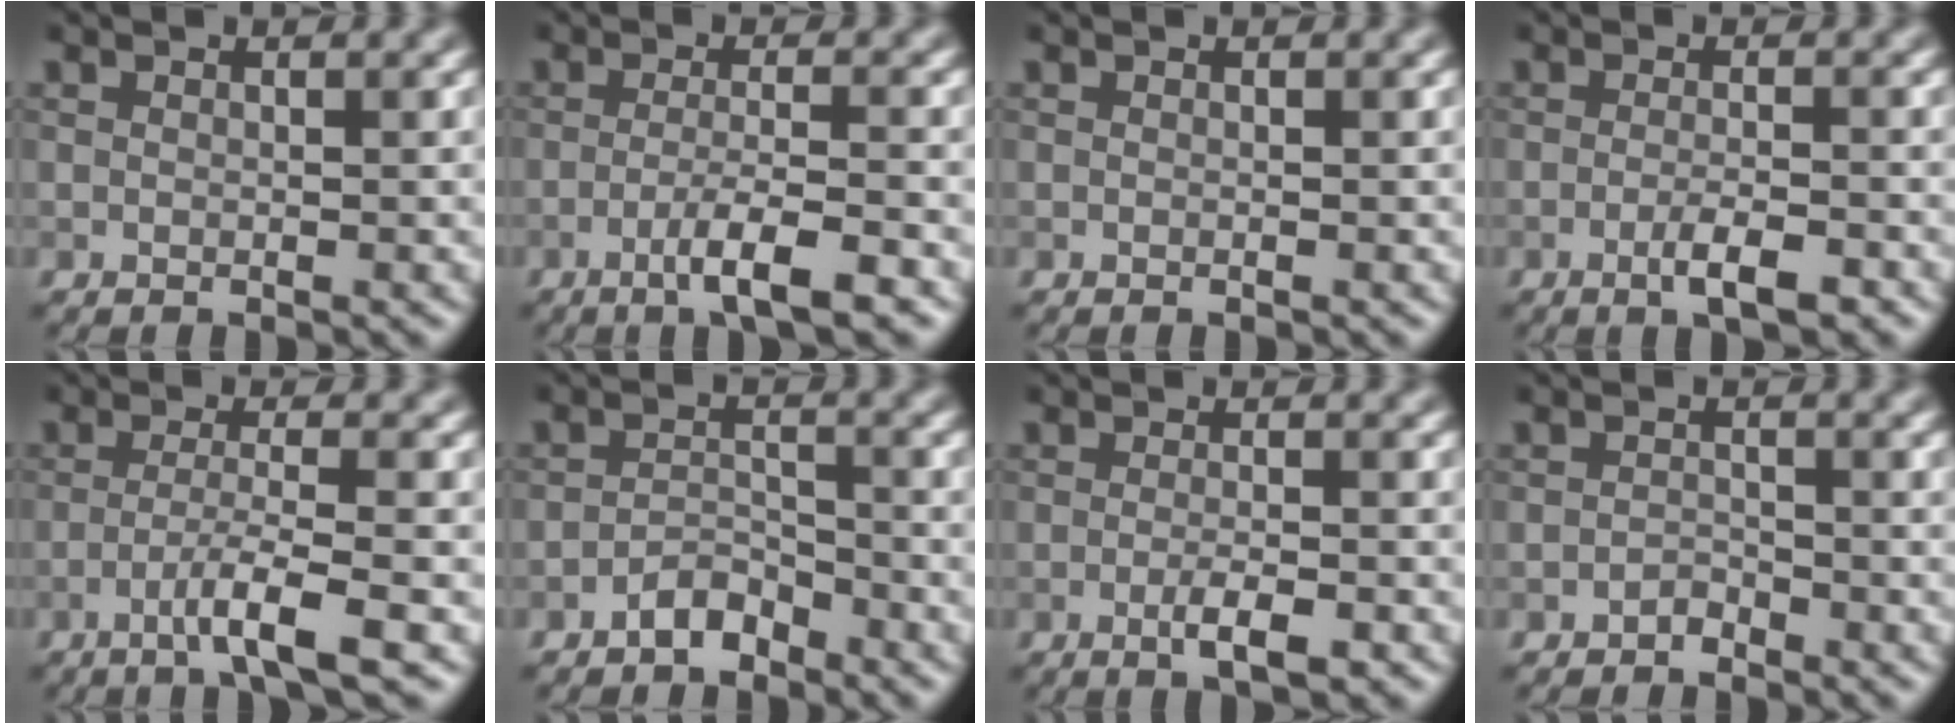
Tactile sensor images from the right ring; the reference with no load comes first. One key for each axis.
{"total": 4.2, "fx": -2.2, "fy": 0.5, "fz": 3.6, "tx": -0.061, "ty": 0.003, "tz": -0.048}
{"total": 0.0}
{"total": 2.9, "fx": -1.6, "fy": 0.5, "fz": 2.4, "tx": -0.043, "ty": -0.002, "tz": -0.031}
{"total": 3.9, "fx": -1.9, "fy": 0.3, "fz": 3.4, "tx": -0.058, "ty": 0.004, "tz": -0.048}
{"total": 2.3, "fx": -2.0, "fy": 0.9, "fz": 0.8, "tx": -0.012, "ty": 0.007, "tz": -0.042}
{"total": 2.6, "fx": -1.2, "fy": 0.5, "fz": 2.2, "tx": -0.038, "ty": -0.003, "tz": -0.025}
{"total": 1.1, "fx": -1.0, "fy": 0.4, "fz": 0.2, "tx": -0.002, "ty": 0.000, "tz": -0.021}